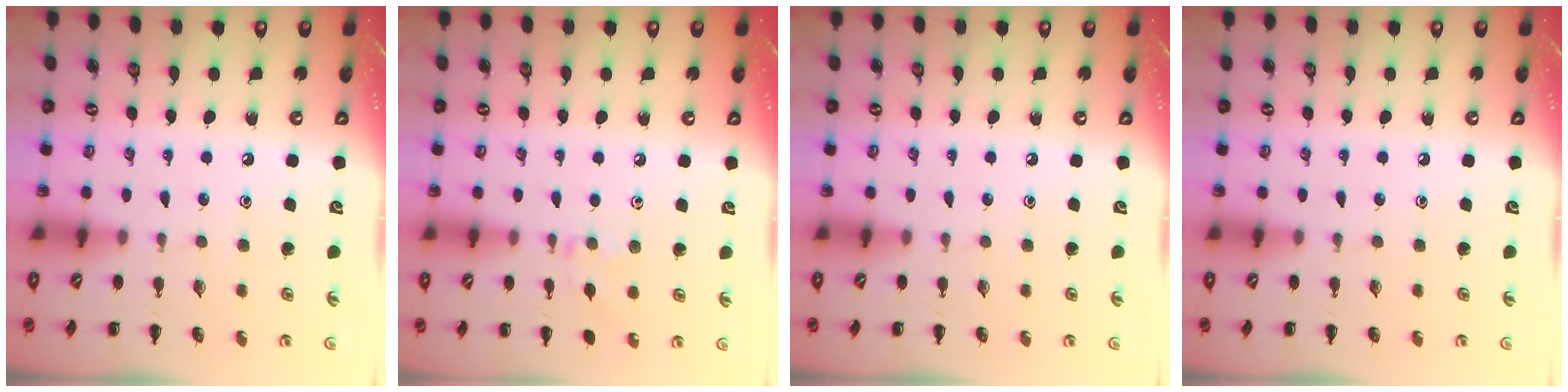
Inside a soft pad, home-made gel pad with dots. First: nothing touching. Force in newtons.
{"total": 7.0, "press": 6.9, "slide": 1.3}
{"total": 0.0}
{"total": 0.0}